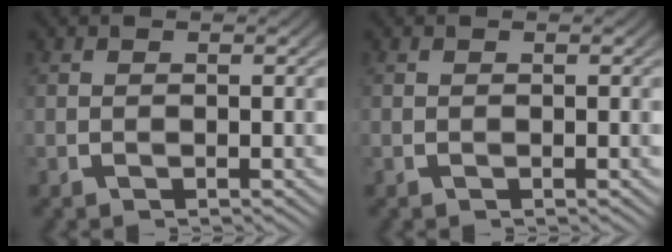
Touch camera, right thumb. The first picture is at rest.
{"total": 0.0}